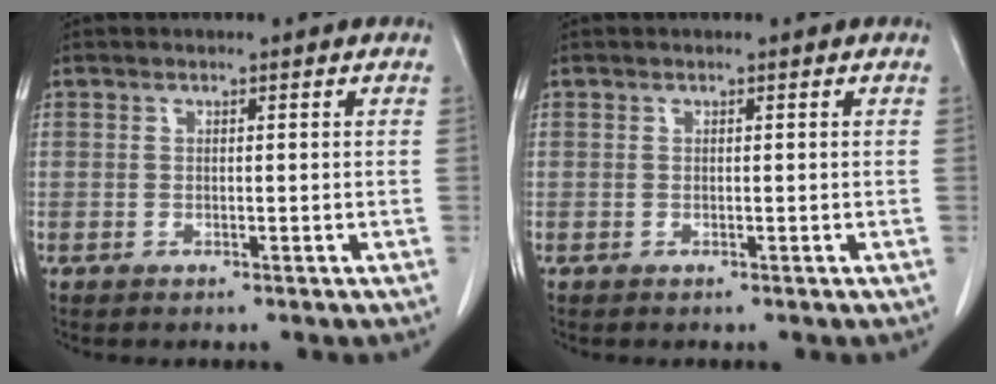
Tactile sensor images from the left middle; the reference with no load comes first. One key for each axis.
{"total": 0.0}